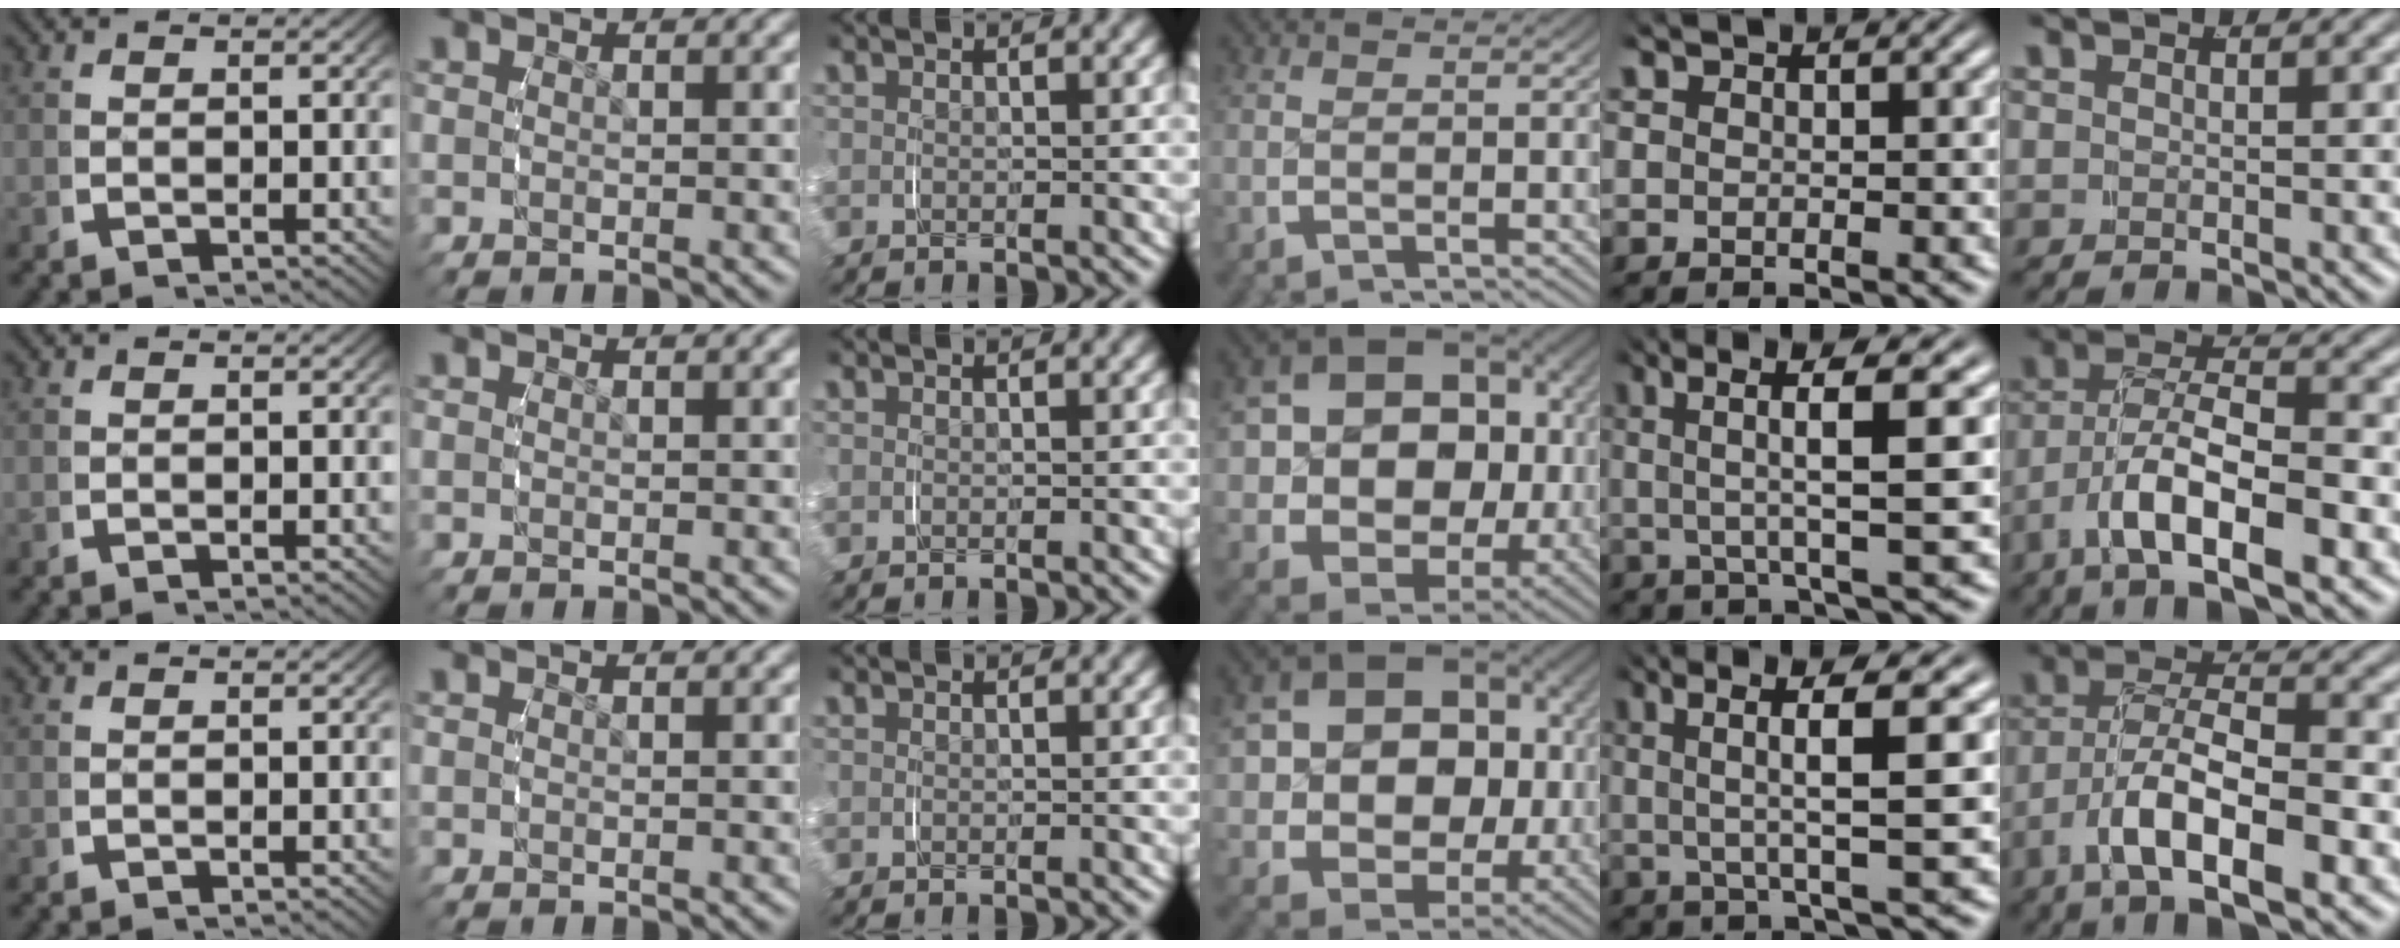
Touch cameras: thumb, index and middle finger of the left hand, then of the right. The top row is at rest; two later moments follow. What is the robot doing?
{"motion": "grasp_and_lifting", "object": "shirt"}